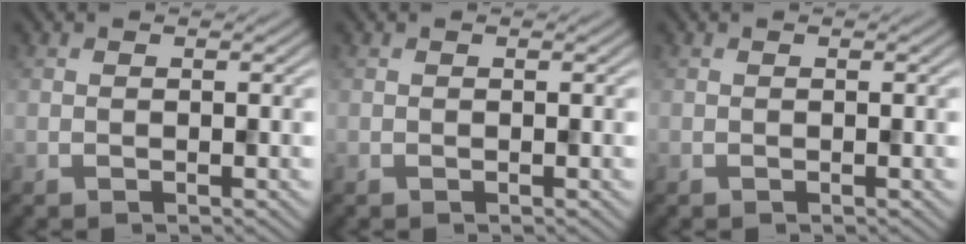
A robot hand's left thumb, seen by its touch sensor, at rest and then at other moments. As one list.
[{"total": 0.0}, {"total": 0.0}]